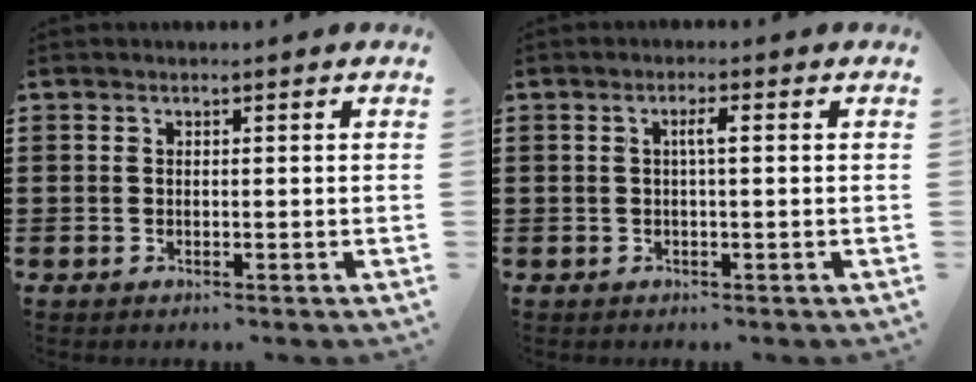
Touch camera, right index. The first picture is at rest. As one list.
[{"total": 2.0, "force": [0.1, 0.1, 2.0], "torque": [-0.039, 0.002, -0.001]}]